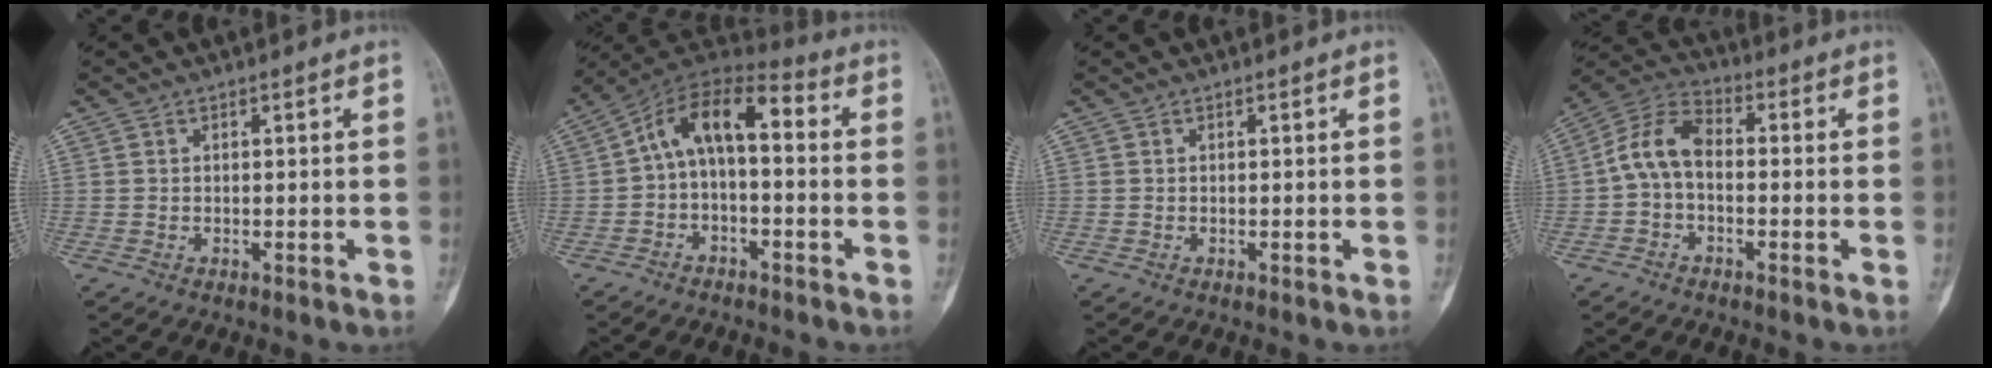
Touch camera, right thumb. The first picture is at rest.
{"total": 11.4, "force": [0.0, 6.0, 9.7], "torque": [-0.153, 0.056, -0.015]}
{"total": 0.0}
{"total": 8.6, "force": [-0.8, 5.4, 6.7], "torque": [-0.122, 0.030, -0.031]}